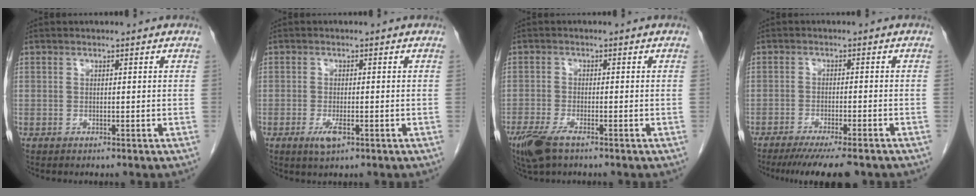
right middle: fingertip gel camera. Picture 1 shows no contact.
{"total": 2.6, "force": [-1.2, 0.8, 2.2], "torque": [-0.044, -0.004, -0.017]}
{"total": 5.0, "force": [-3.3, 1.1, 3.6], "torque": [-0.077, -0.013, -0.060]}
{"total": 10.7, "force": [-8.8, 0.9, 6.1], "torque": [-0.075, -0.020, -0.131]}